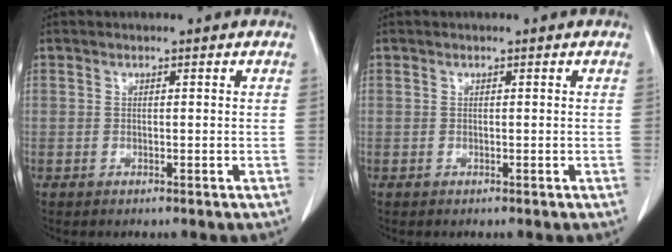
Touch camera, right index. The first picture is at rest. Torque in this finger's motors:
{"motor_torque": [0.00, 0.00, 0.00, 0.00]}